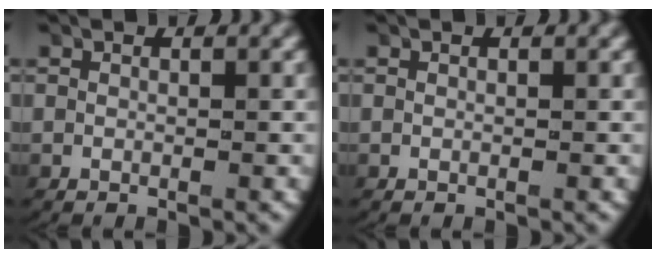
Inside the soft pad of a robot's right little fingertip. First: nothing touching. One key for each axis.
{"total": 0.0}